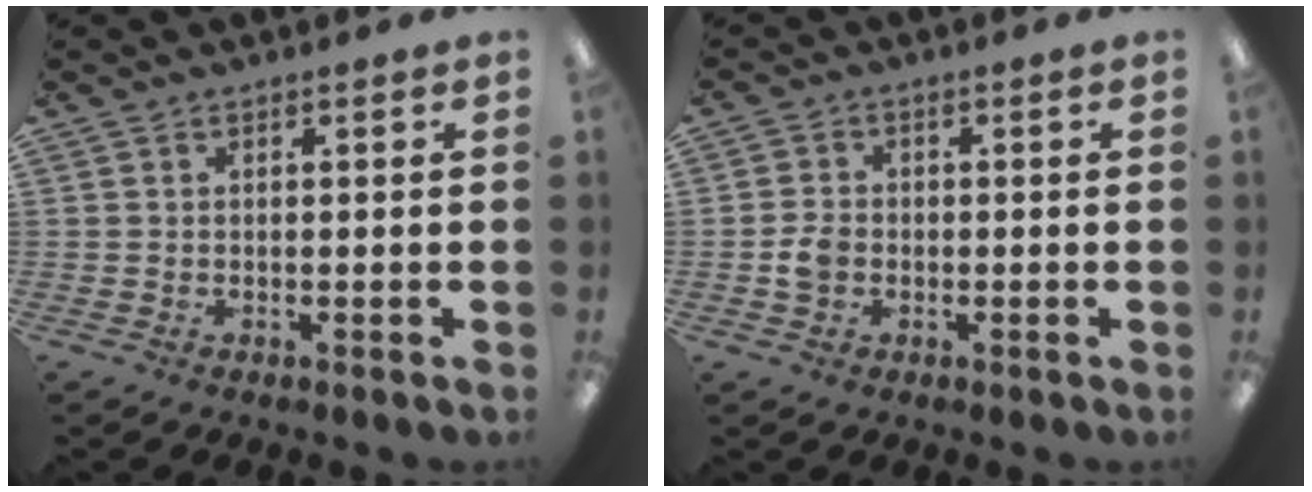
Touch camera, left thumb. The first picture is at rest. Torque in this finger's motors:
{"motor_torque": [-0.26, 0.37, 0.13, -0.20, 0.01]}